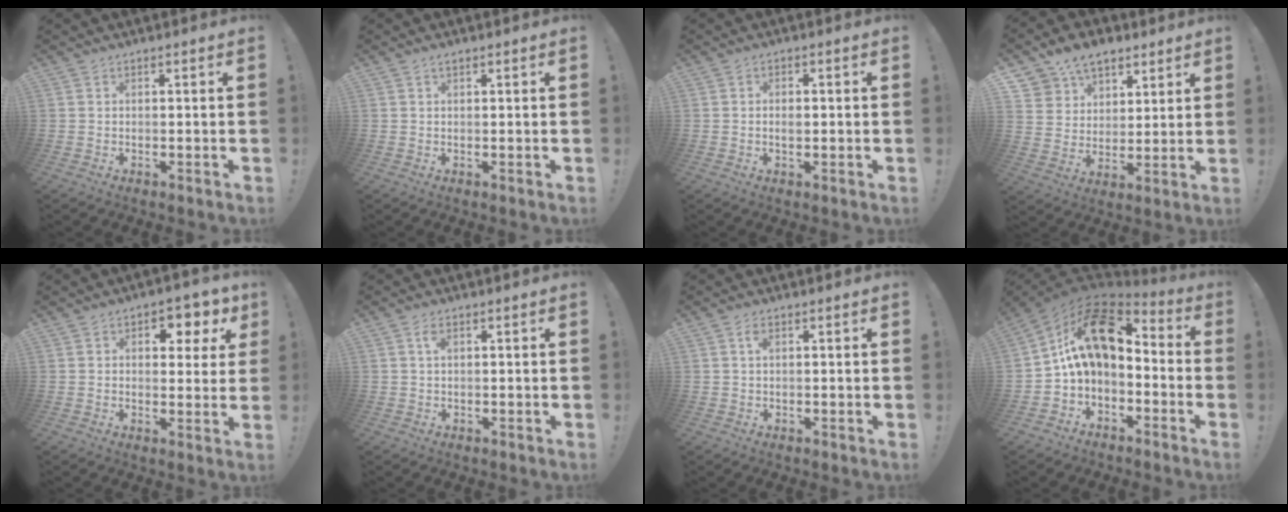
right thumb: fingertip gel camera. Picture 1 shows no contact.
{"total": 0.9, "force": [0.6, 0.3, 0.5], "torque": [-0.009, 0.000, 0.011]}
{"total": 1.8, "force": [0.0, 1.3, 1.3], "torque": [-0.009, 0.000, -0.004]}
{"total": 10.7, "force": [7.3, 7.4, 2.4], "torque": [-0.044, -0.052, 0.145]}
{"total": 6.9, "force": [3.0, 4.6, 4.2], "torque": [-0.032, -0.022, 0.047]}
{"total": 2.3, "force": [0.8, 1.9, 1.1], "torque": [0.000, -0.005, 0.010]}
{"total": 1.9, "force": [0.8, 1.5, 1.0], "torque": [-0.006, -0.002, 0.011]}
{"total": 17.2, "force": [4.1, 10.6, 12.9], "torque": [-0.218, -0.006, 0.078]}